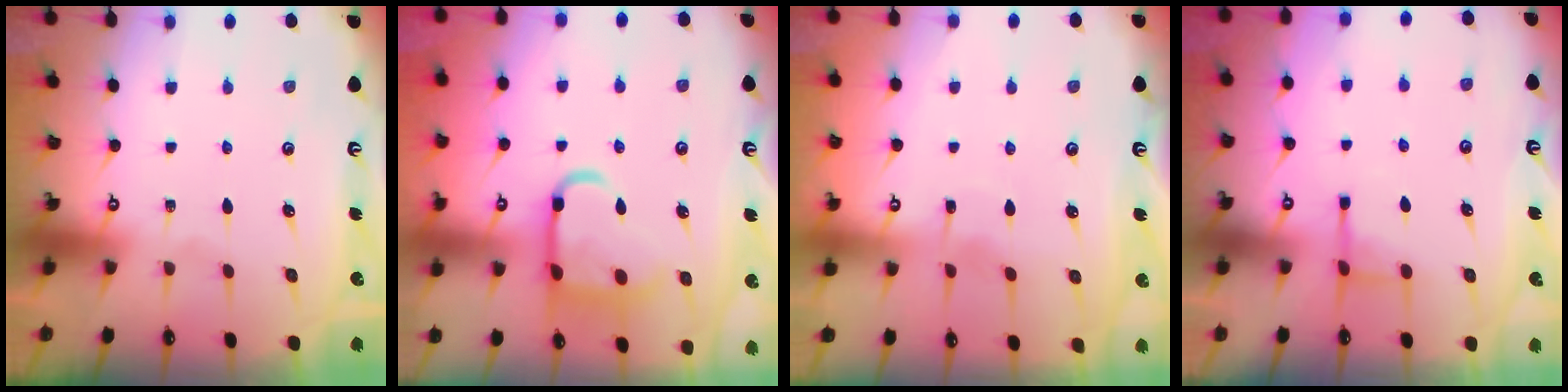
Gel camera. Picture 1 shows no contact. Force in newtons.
{"total": 12.8, "press": 12.8, "slide": 1.4}
{"total": 1.8, "press": 1.7, "slide": 0.3}
{"total": 4.3, "press": 4.2, "slide": 0.7}